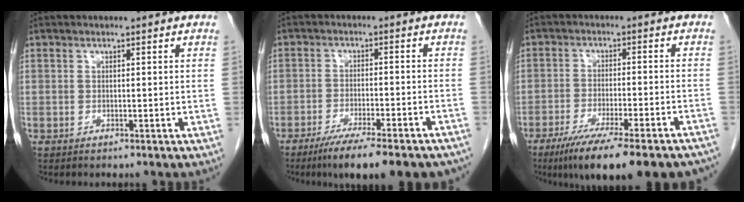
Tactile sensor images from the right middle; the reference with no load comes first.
{"total": 15.3, "force": [-12.4, 2.1, 8.8], "torque": [-0.093, -0.013, -0.176]}
{"total": 19.4, "force": [-15.6, 2.2, 11.4], "torque": [-0.117, -0.024, -0.220]}